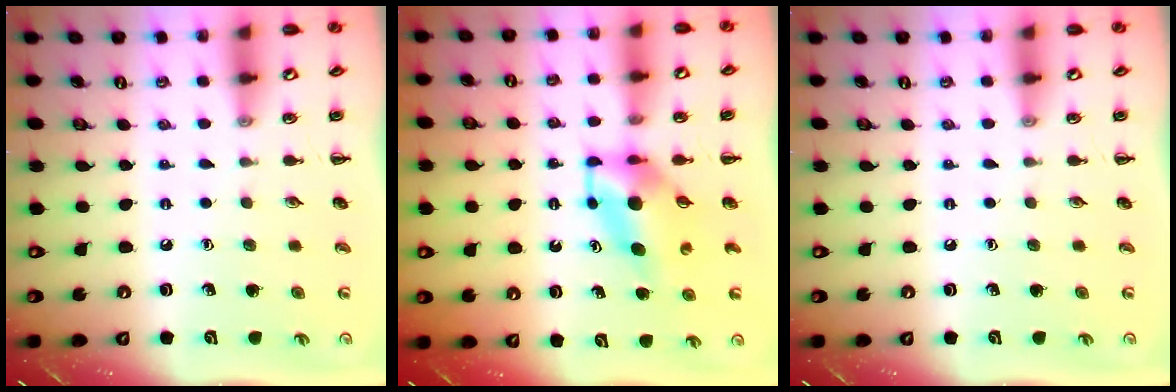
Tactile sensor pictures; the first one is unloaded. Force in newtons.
{"total": 5.7, "press": 5.6, "slide": 1.1}
{"total": 0.0}